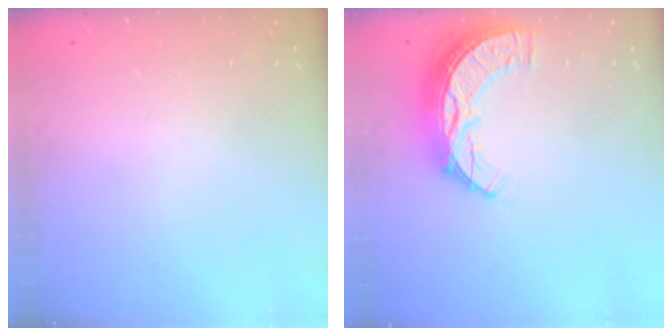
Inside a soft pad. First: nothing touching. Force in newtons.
{"total": 10.4, "press": 10.3, "slide": 0.9}